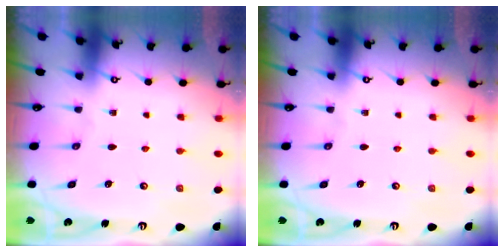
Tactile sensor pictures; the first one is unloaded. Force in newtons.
{"total": 0.0}